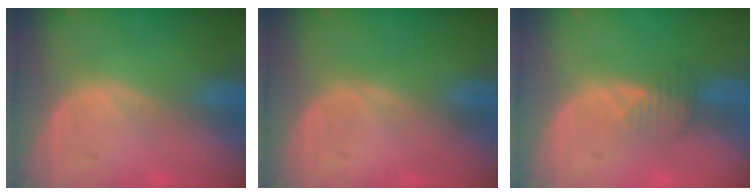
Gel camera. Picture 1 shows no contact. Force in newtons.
{"total": 0.0}
{"total": 2.4, "press": 2.4, "slide": 0.1}